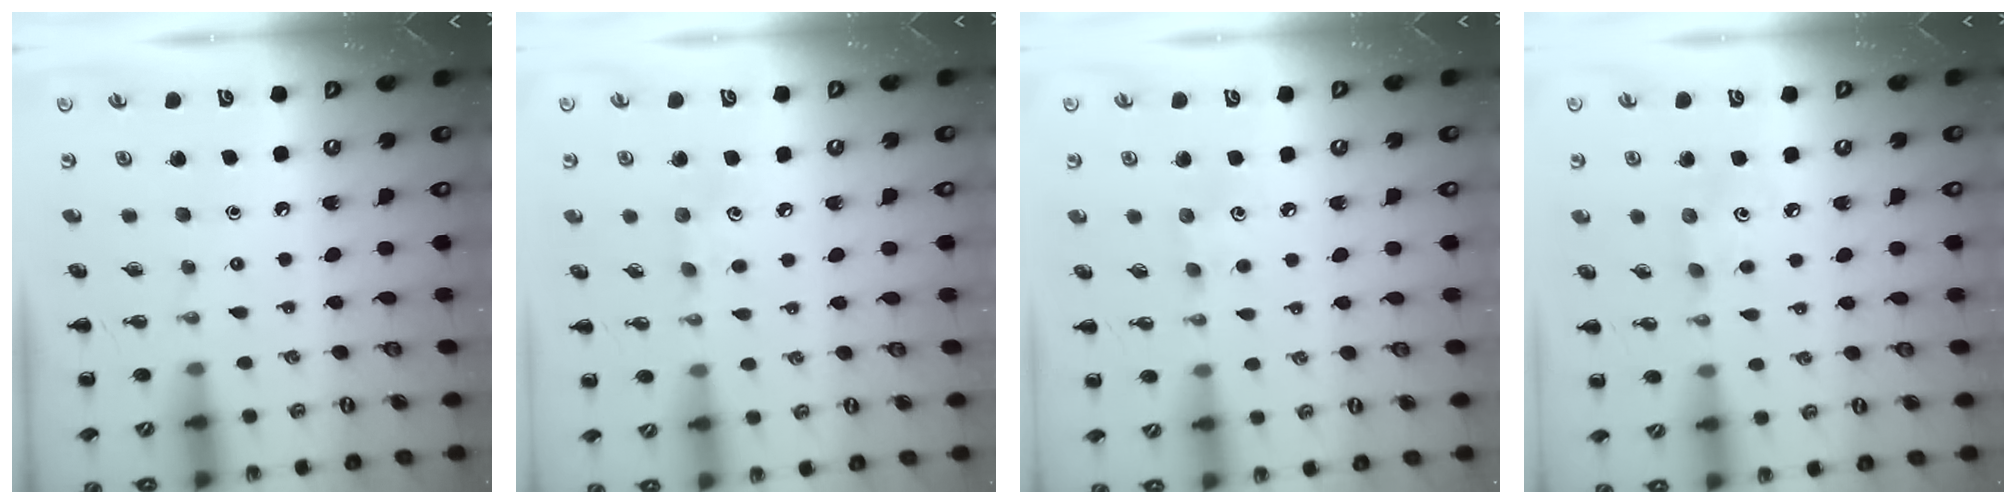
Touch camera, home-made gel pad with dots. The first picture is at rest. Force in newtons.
{"total": 5.7, "press": 5.4, "slide": 1.8}
{"total": 4.3, "press": 4.1, "slide": 1.1}
{"total": 3.1, "press": 3.0, "slide": 0.8}